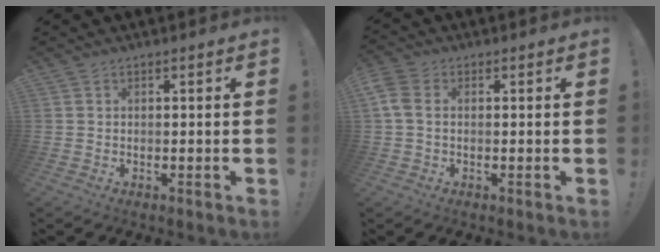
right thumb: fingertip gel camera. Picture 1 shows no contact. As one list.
[{"total": 5.2, "force": [1.0, 3.5, 3.7], "torque": [-0.089, -0.001, 0.018]}]